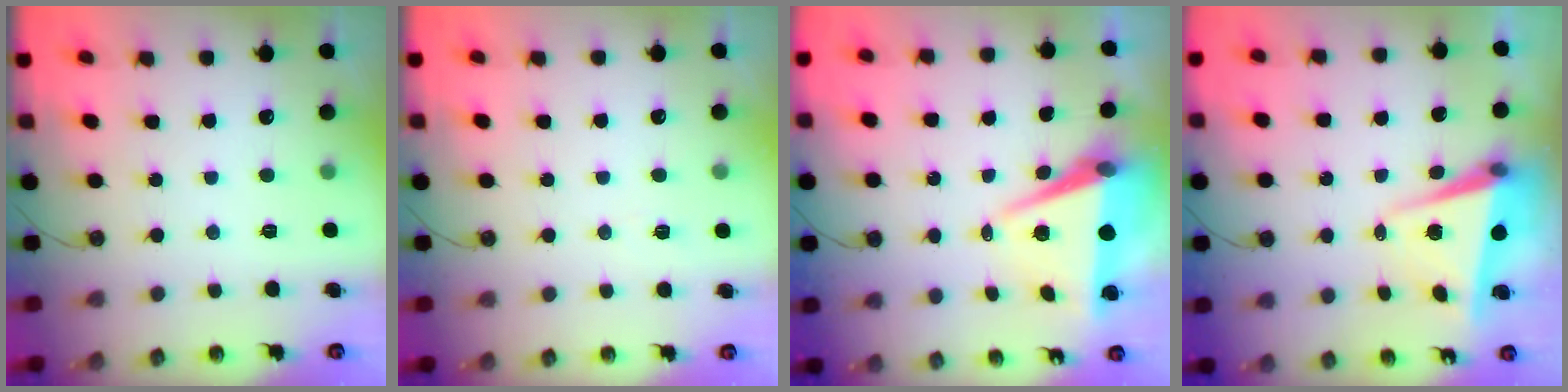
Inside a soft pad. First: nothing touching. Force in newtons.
{"total": 5.0, "press": 4.8, "slide": 1.4}
{"total": 7.5, "press": 6.1, "slide": 4.3}
{"total": 5.5, "press": 5.2, "slide": 1.7}